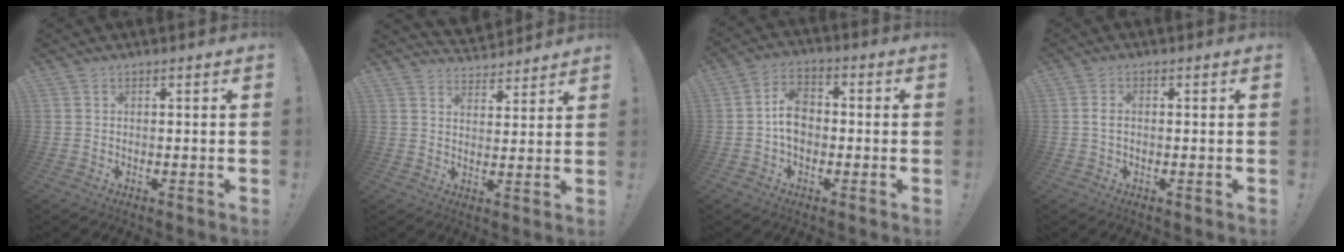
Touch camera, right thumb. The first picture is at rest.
{"total": 5.2, "force": [4.7, 2.2, 0.3], "torque": [-0.001, -0.039, 0.086]}
{"total": 8.3, "force": [-0.9, 6.0, 5.7], "torque": [-0.093, 0.013, -0.014]}
{"total": 1.9, "force": [-0.1, 1.0, 1.6], "torque": [-0.035, 0.008, 0.000]}